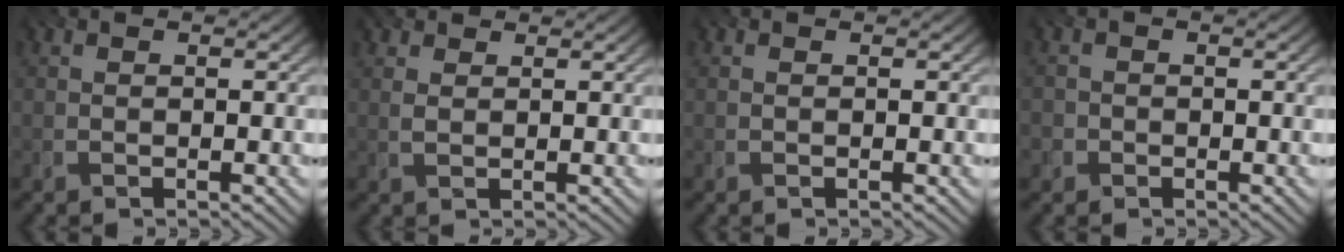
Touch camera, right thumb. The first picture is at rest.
{"total": 2.7, "force": [1.9, 1.3, 1.3], "torque": [-0.031, -0.002, 0.038]}
{"total": 0.0}
{"total": 1.5, "force": [-1.1, 1.0, -0.4], "torque": [0.011, -0.006, -0.028]}